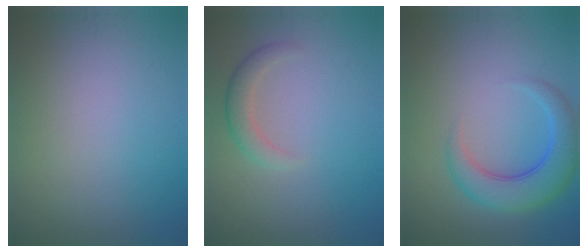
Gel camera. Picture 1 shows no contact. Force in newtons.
{"total": 2.0, "press": 2.0, "slide": 0.1}
{"total": 5.1, "press": 5.1, "slide": 0.3}